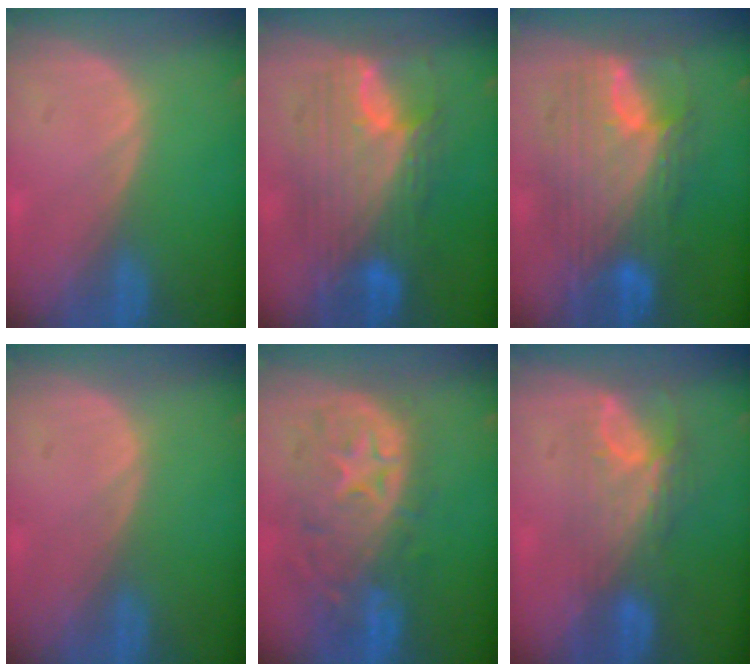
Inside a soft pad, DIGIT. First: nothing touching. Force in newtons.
{"total": 11.3, "press": 11.3, "slide": 1.2}
{"total": 11.7, "press": 11.7, "slide": 1.1}
{"total": 0.0}
{"total": 11.0, "press": 9.7, "slide": 5.1}
{"total": 7.8, "press": 6.7, "slide": 4.1}